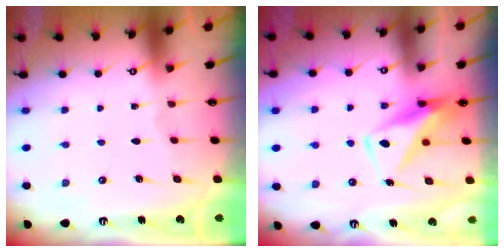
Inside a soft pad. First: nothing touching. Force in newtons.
{"total": 10.8, "press": 10.8, "slide": 1.2}